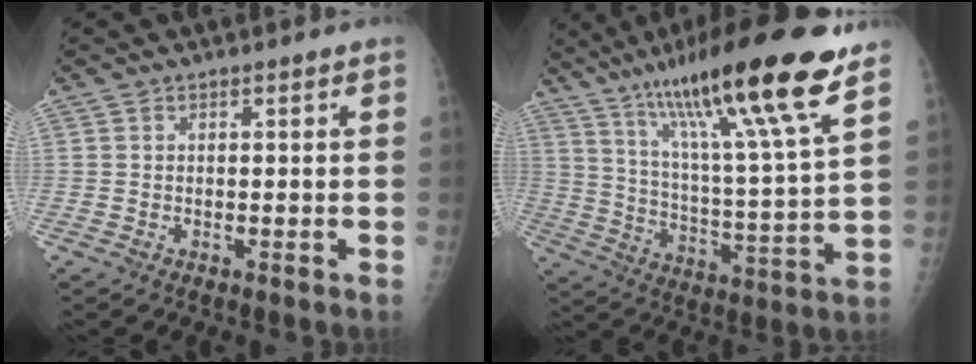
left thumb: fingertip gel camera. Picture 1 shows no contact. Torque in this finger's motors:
{"motor_torque": [1.15, 0.24, 1.44, -1.31, 0.42]}